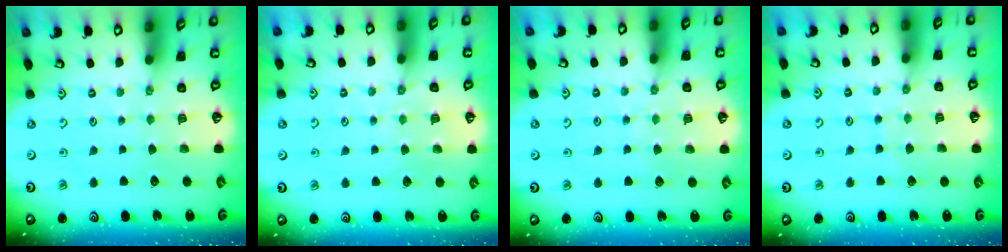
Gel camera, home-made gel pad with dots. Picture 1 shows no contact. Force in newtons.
{"total": 4.7, "press": 4.7, "slide": 0.5}
{"total": 5.9, "press": 5.9, "slide": 0.5}
{"total": 5.7, "press": 5.7, "slide": 0.6}